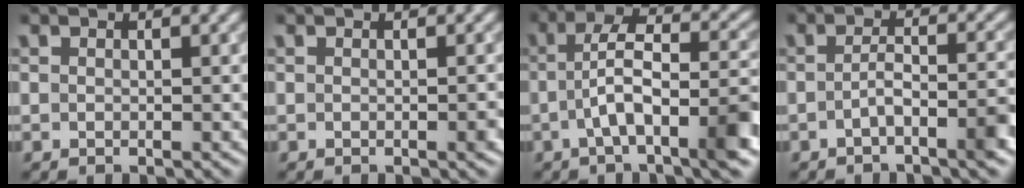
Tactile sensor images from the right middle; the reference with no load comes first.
{"total": 0.8, "force": [-0.3, 0.1, 0.7], "torque": [-0.009, 0.001, -0.003]}
{"total": 7.8, "force": [-2.3, 2.4, 7.0], "torque": [-0.115, 0.016, -0.043]}
{"total": 3.6, "force": [-1.5, 0.9, 3.1], "torque": [-0.050, 0.008, -0.030]}